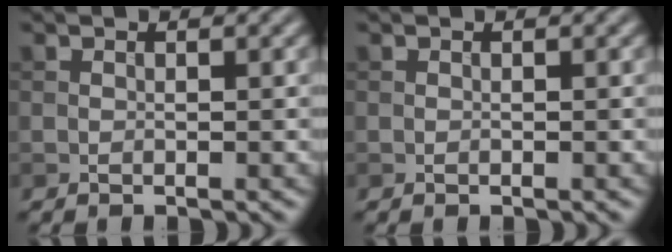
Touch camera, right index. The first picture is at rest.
{"total": 0.0}